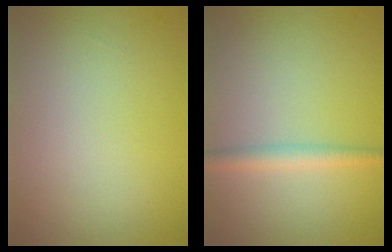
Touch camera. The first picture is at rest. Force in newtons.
{"total": 2.0, "press": 2.0, "slide": 0.1}